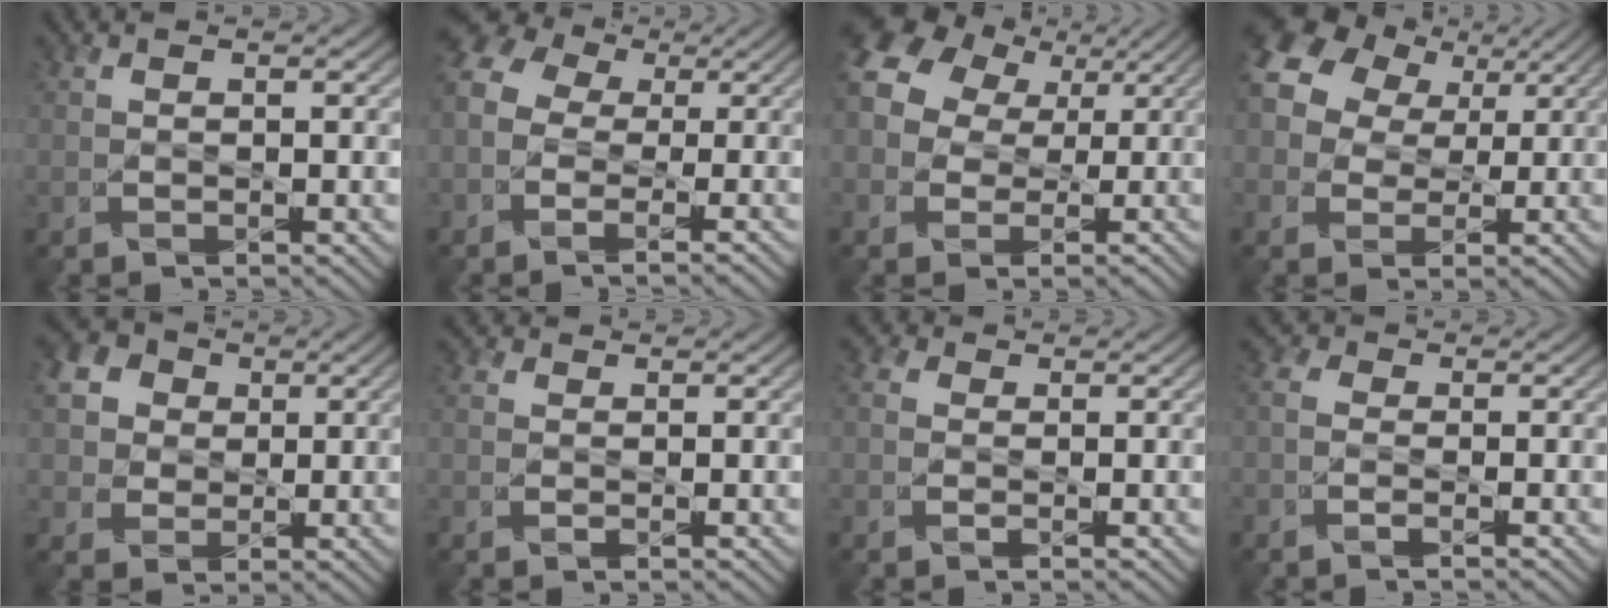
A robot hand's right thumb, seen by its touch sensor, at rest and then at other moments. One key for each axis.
{"total": 9.0, "fx": -1.6, "fy": 6.9, "fz": 5.6, "tx": -0.134, "ty": -0.001, "tz": -0.038}
{"total": 11.2, "fx": 3.0, "fy": 9.0, "fz": 5.9, "tx": -0.167, "ty": 0.029, "tz": 0.042}
{"total": 11.1, "fx": 4.3, "fy": 8.4, "fz": 5.9, "tx": -0.162, "ty": 0.045, "tz": 0.070}
{"total": 8.9, "fx": 2.5, "fy": 7.6, "fz": 4.0, "tx": -0.130, "ty": 0.031, "tz": 0.034}
{"total": 1.1, "fx": 0.6, "fy": 0.8, "fz": 0.6, "tx": -0.014, "ty": 0.001, "tz": 0.008}
{"total": 2.0, "fx": 0.1, "fy": 1.7, "fz": 1.2, "tx": -0.027, "ty": 0.000, "tz": -0.005}
{"total": 2.2, "fx": -0.9, "fy": 1.1, "fz": 1.8, "tx": -0.048, "ty": 0.001, "tz": -0.027}